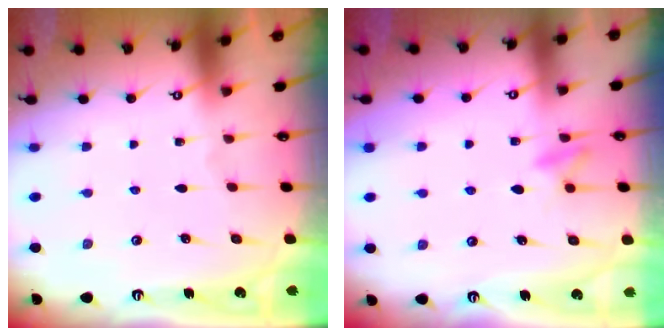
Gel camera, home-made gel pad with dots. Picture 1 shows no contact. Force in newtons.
{"total": 10.1, "press": 10.0, "slide": 1.3}